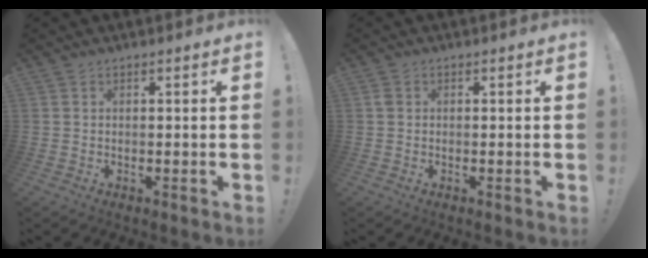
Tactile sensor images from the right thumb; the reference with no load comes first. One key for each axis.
{"total": 1.3, "fx": 0.3, "fy": 1.0, "fz": 0.7, "tx": -0.009, "ty": 0.003, "tz": 0.005}